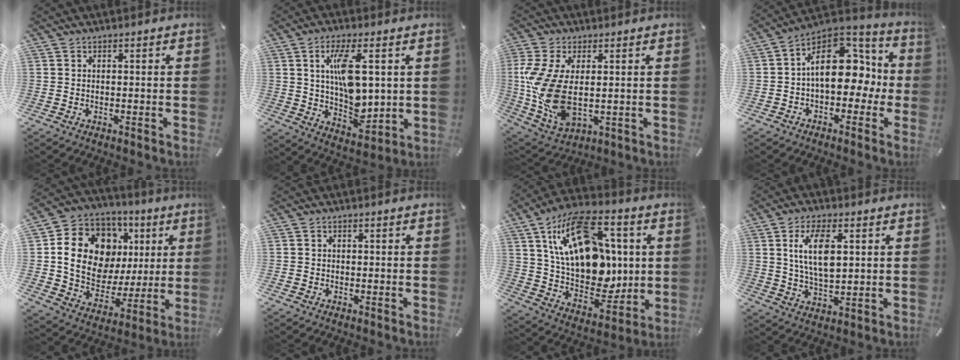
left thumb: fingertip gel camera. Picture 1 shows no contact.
{"total": 12.1, "force": [3.5, 5.7, 10.1], "torque": [-0.177, -0.017, 0.055]}
{"total": 13.6, "force": [0.4, 7.5, 11.3], "torque": [-0.268, -0.019, 0.010]}
{"total": 17.9, "force": [2.2, 12.0, 13.1], "torque": [-0.198, -0.008, 0.042]}
{"total": 18.5, "force": [5.1, 14.6, 10.2], "torque": [-0.183, -0.029, 0.100]}
{"total": 0.8, "force": [-0.3, 0.7, 0.2], "torque": [-0.002, 0.003, -0.008]}
{"total": 22.4, "force": [7.0, 13.8, 16.2], "torque": [-0.307, -0.034, 0.118]}
{"total": 10.3, "force": [3.0, 4.8, 8.6], "torque": [-0.178, -0.005, 0.044]}